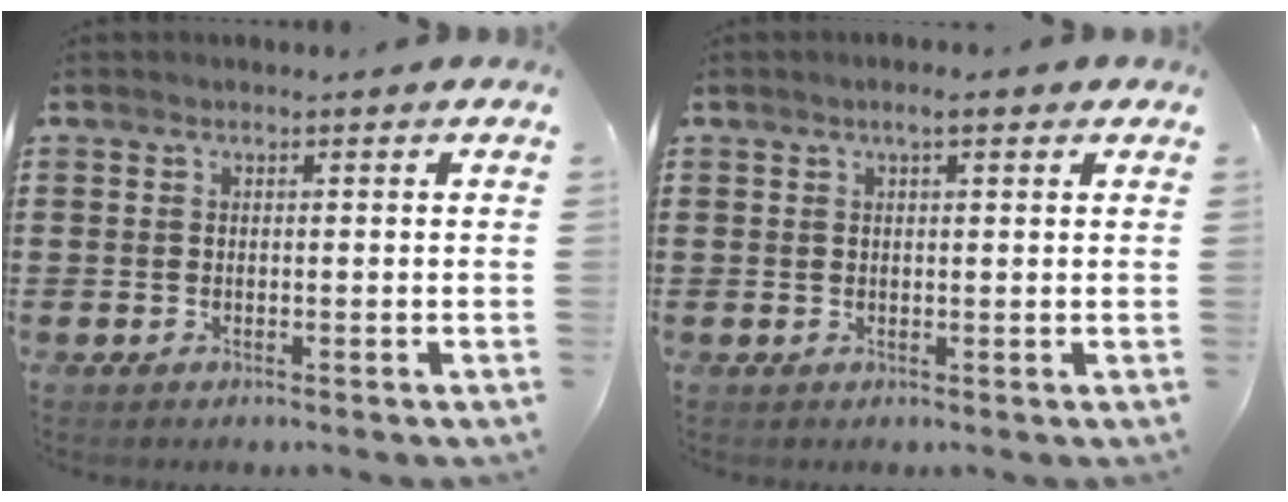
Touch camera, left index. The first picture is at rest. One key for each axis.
{"total": 2.5, "fx": 1.4, "fy": 0.4, "fz": 2.0, "tx": -0.040, "ty": 0.005, "tz": 0.024}